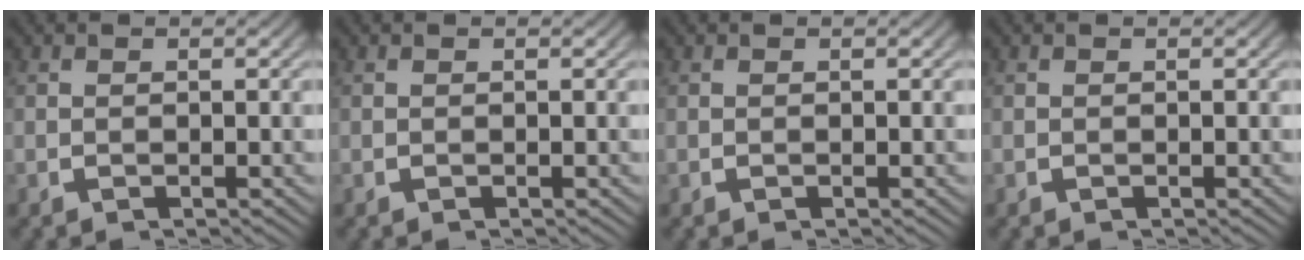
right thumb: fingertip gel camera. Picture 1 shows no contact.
{"total": 0.0}
{"total": 0.0}
{"total": 0.0}